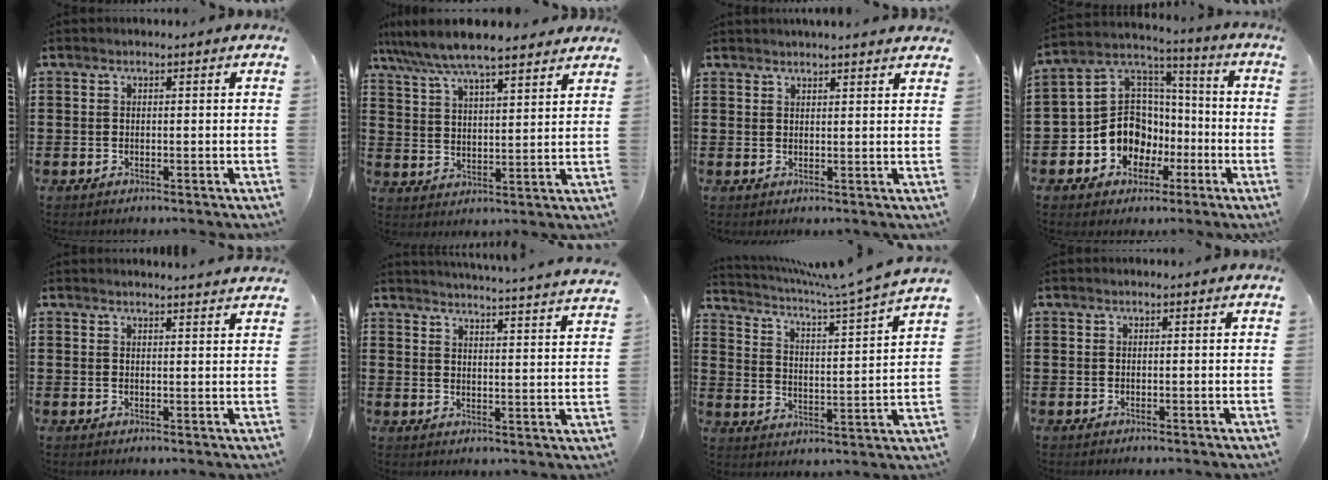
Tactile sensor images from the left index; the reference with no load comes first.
{"total": 7.4, "force": [6.7, 0.7, 3.2], "torque": [-0.086, -0.025, 0.118]}
{"total": 2.0, "force": [2.0, -0.2, 0.3], "torque": [-0.010, 0.001, 0.038]}
{"total": 10.6, "force": [-3.9, 9.5, 3.0], "torque": [-0.102, 0.007, -0.070]}
{"total": 1.9, "force": [1.9, -0.3, 0.2], "torque": [-0.007, -0.003, 0.036]}
{"total": 4.2, "force": [4.1, -0.9, 0.7], "torque": [-0.022, -0.036, 0.065]}
{"total": 5.7, "force": [4.9, -0.7, 2.9], "torque": [-0.078, -0.043, 0.073]}
{"total": 0.0}